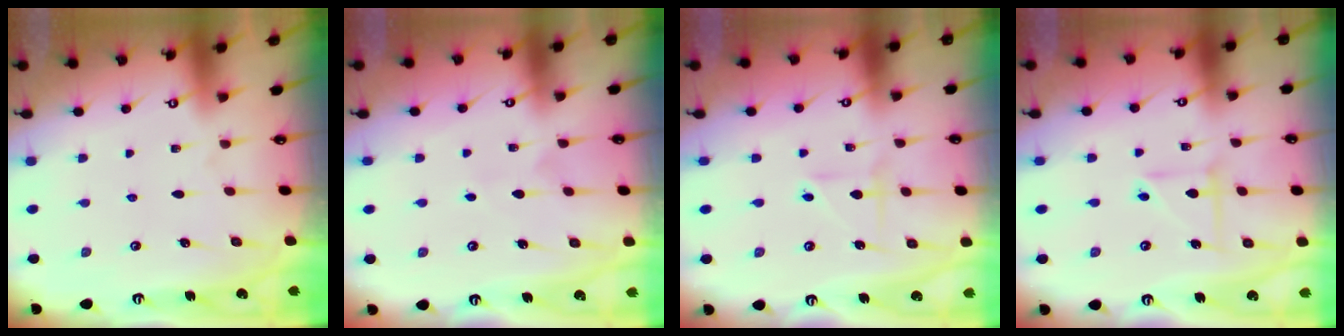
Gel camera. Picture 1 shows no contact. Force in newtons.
{"total": 4.6, "press": 4.6, "slide": 0.4}
{"total": 2.1, "press": 2.0, "slide": 0.5}
{"total": 4.5, "press": 4.4, "slide": 0.4}